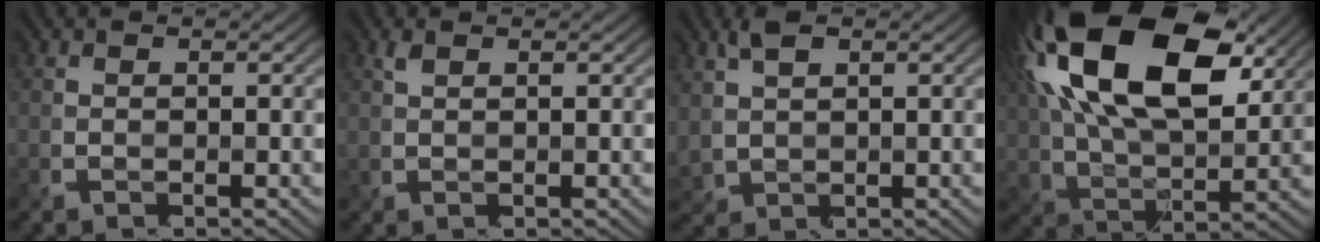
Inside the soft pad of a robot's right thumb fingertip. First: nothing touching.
{"total": 0.9, "force": [0.7, -0.5, 0.4], "torque": [-0.015, -0.004, 0.023]}
{"total": 3.9, "force": [1.6, 2.0, 2.9], "torque": [-0.077, -0.002, 0.040]}
{"total": 20.7, "force": [8.9, 10.0, 15.7], "torque": [-0.322, 0.048, 0.136]}